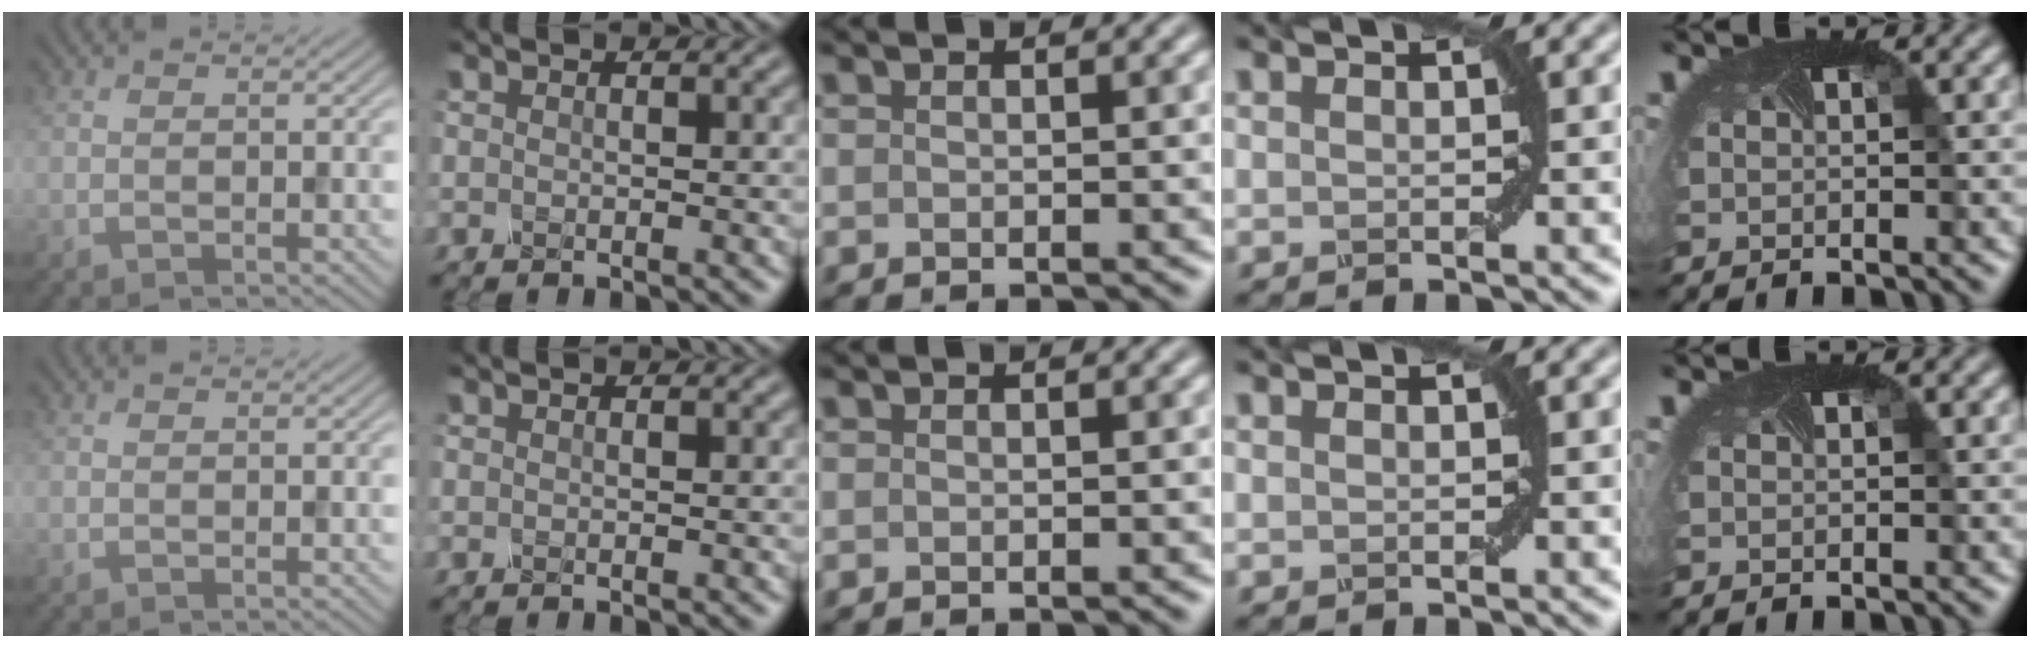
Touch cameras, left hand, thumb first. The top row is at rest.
{}